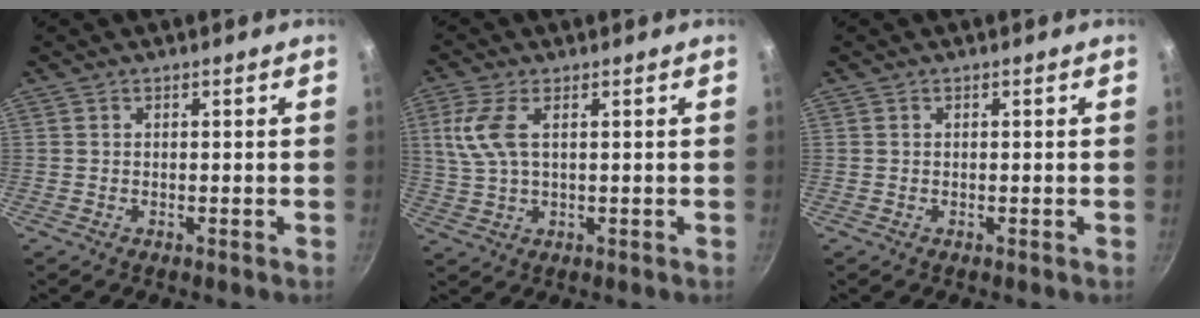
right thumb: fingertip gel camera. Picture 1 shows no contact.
{"total": 7.2, "force": [1.8, 3.4, 6.2], "torque": [-0.137, 0.006, 0.040]}
{"total": 0.0}